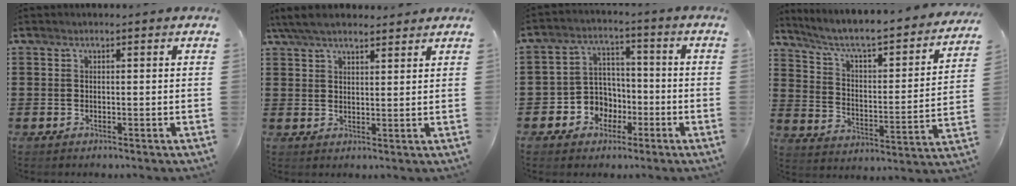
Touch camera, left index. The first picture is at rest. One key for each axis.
{"total": 5.2, "fx": 4.4, "fy": 1.2, "fz": 2.5, "tx": -0.060, "ty": -0.001, "tz": 0.083}
{"total": 5.8, "fx": -2.3, "fy": 5.2, "fz": 1.3, "tx": -0.052, "ty": 0.010, "tz": -0.048}
{"total": 5.0, "fx": 3.9, "fy": 0.7, "fz": 3.0, "tx": -0.079, "ty": -0.040, "tz": 0.056}